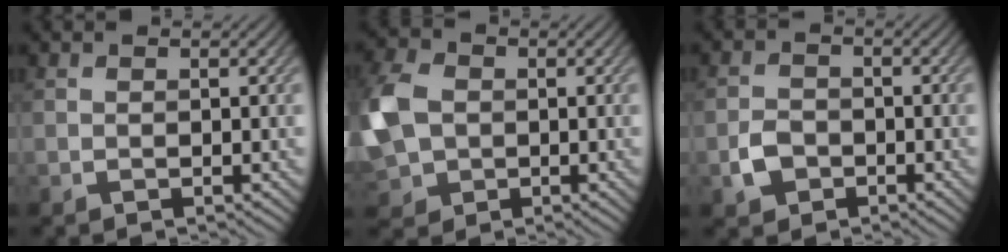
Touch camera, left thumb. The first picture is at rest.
{"total": 9.2, "force": [0.0, 7.1, 5.8], "torque": [-0.175, -0.005, -0.007]}
{"total": 3.2, "force": [-1.5, 2.4, 1.4], "torque": [-0.032, -0.002, -0.032]}